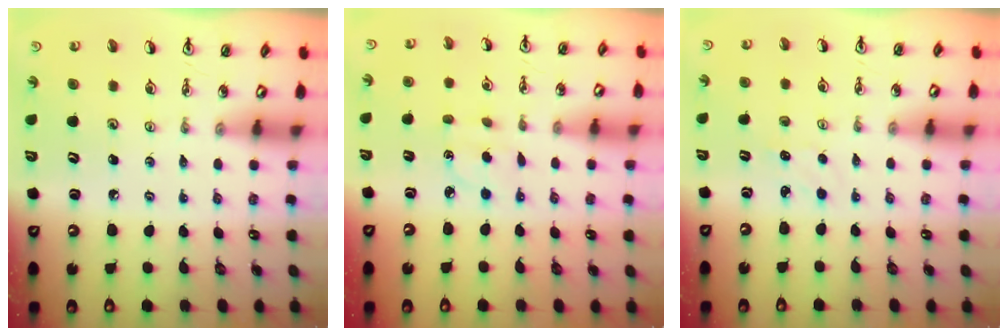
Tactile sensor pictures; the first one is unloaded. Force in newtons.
{"total": 3.0, "press": 2.9, "slide": 0.8}
{"total": 1.2, "press": 1.1, "slide": 0.2}